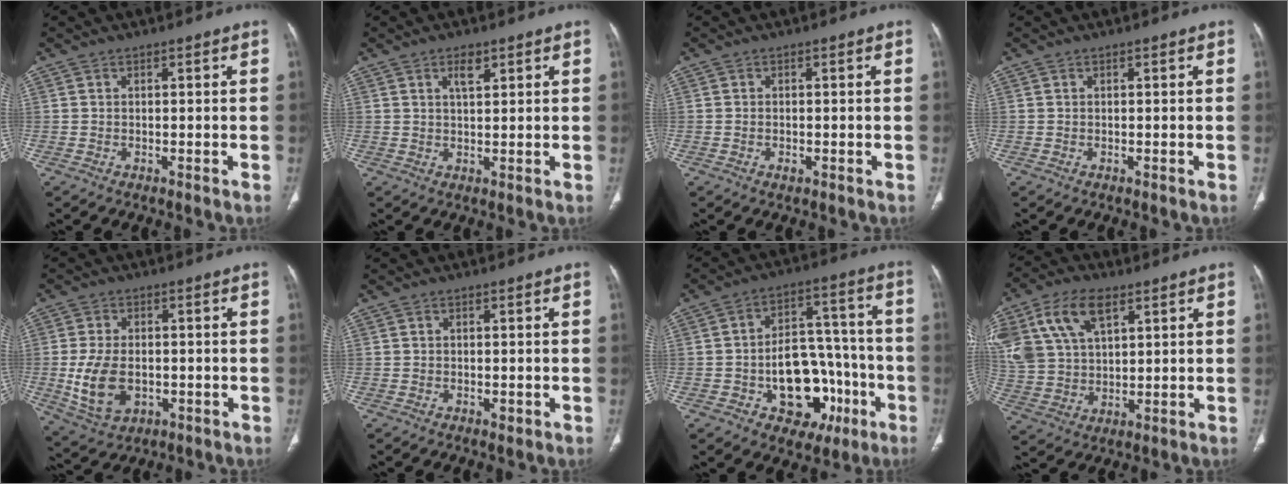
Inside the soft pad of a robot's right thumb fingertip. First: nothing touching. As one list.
[{"total": 3.1, "force": [1.7, 1.3, 2.3], "torque": [-0.035, -0.008, 0.031]}, {"total": 1.0, "force": [-0.4, 0.6, 0.7], "torque": [-0.014, 0.004, -0.004]}, {"total": 0.0}, {"total": 10.3, "force": [-1.4, 6.7, 7.6], "torque": [-0.144, 0.000, -0.012]}, {"total": 1.2, "force": [-0.3, 0.8, 0.8], "torque": [-0.009, -0.002, -0.003]}, {"total": 17.7, "force": [-5.8, 11.8, 11.8], "torque": [-0.116, 0.053, -0.072]}, {"total": 15.9, "force": [7.4, 9.3, 10.6], "torque": [-0.214, -0.007, 0.145]}]